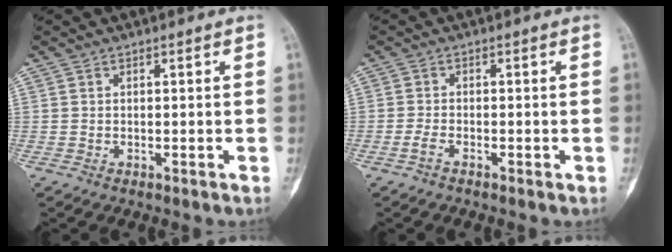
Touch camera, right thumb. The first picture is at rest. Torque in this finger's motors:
{"motor_torque": [-0.27, 0.07, -0.16, -0.24, 0.00]}